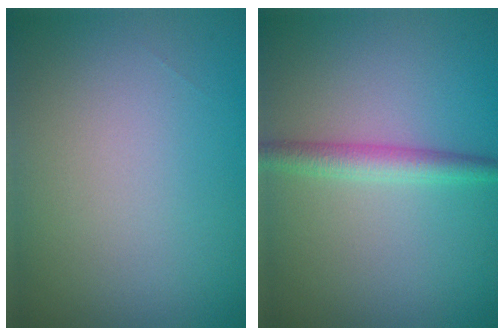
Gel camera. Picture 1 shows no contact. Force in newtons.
{"total": 2.4, "press": 2.4, "slide": 0.0}